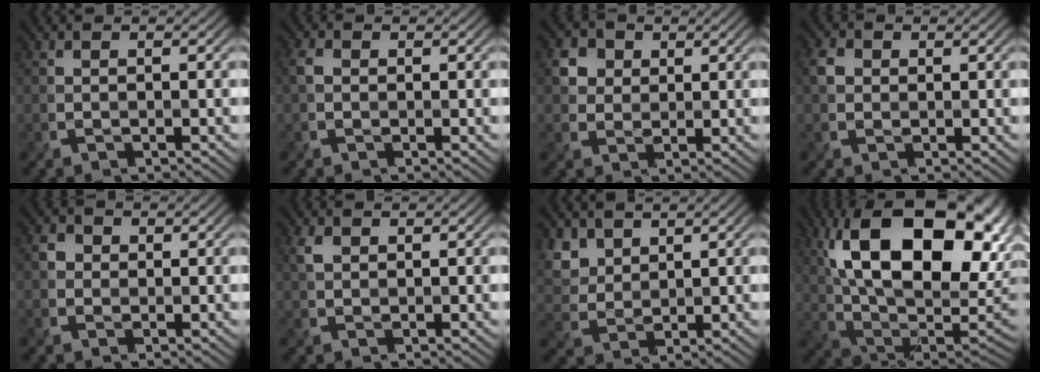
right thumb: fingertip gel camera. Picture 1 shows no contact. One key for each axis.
{"total": 2.0, "fx": 0.1, "fy": 1.5, "fz": 1.3, "tx": -0.035, "ty": 0.000, "tz": 0.001}
{"total": 3.9, "fx": 1.6, "fy": 3.3, "fz": 1.3, "tx": -0.043, "ty": -0.004, "tz": 0.036}
{"total": 2.4, "fx": 0.5, "fy": 2.1, "fz": 1.1, "tx": -0.030, "ty": 0.003, "tz": 0.006}
{"total": 1.9, "fx": 0.2, "fy": 1.8, "fz": 0.5, "tx": -0.015, "ty": -0.002, "tz": 0.001}
{"total": 1.7, "fx": 0.8, "fy": 1.1, "fz": 1.1, "tx": -0.033, "ty": 0.001, "tz": 0.019}
{"total": 5.2, "fx": 3.5, "fy": 3.1, "fz": 2.1, "tx": -0.069, "ty": -0.001, "tz": 0.081}
{"total": 20.5, "fx": 6.2, "fy": 11.6, "fz": 15.7, "tx": -0.269, "ty": 0.025, "tz": 0.107}